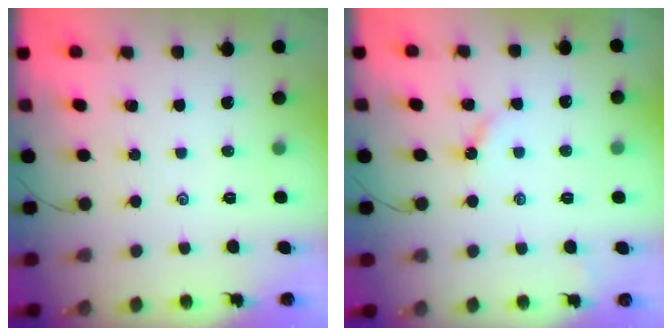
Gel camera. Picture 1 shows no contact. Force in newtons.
{"total": 2.8, "press": 2.8, "slide": 0.2}